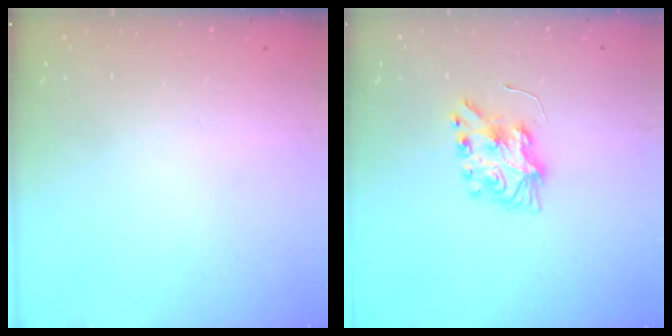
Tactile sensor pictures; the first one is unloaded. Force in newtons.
{"total": 7.7, "press": 7.7, "slide": 0.3}